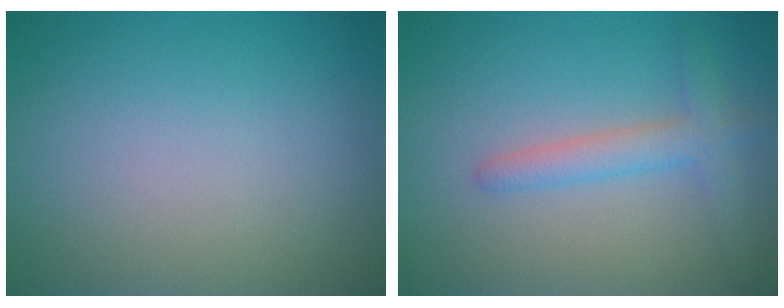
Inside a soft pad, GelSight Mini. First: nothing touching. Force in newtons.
{"total": 2.6, "press": 2.6, "slide": 0.1}